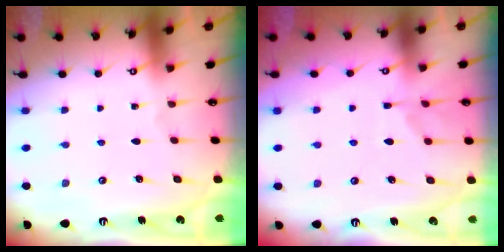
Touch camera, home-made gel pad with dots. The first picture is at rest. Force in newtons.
{"total": 1.4, "press": 0.6, "slide": 1.2}